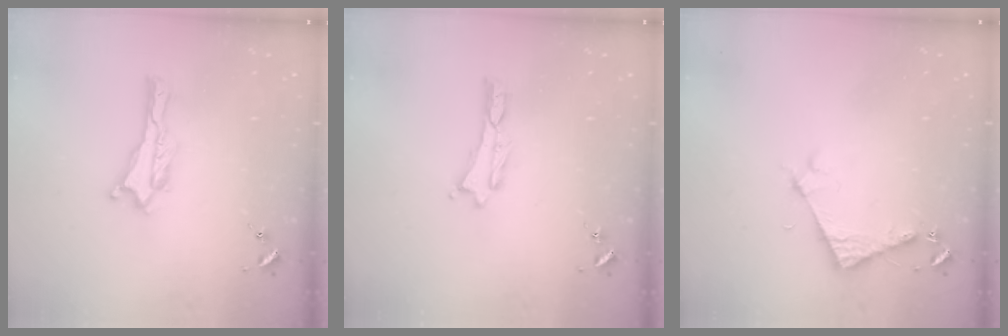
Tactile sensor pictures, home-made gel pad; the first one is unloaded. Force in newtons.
{"total": 0.0}
{"total": 4.3, "press": 4.3, "slide": 0.4}